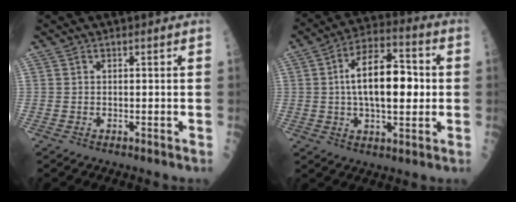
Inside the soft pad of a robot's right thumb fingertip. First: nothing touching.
{"total": 16.0, "force": [0.9, 7.6, 14.0], "torque": [-0.211, 0.022, 0.011]}